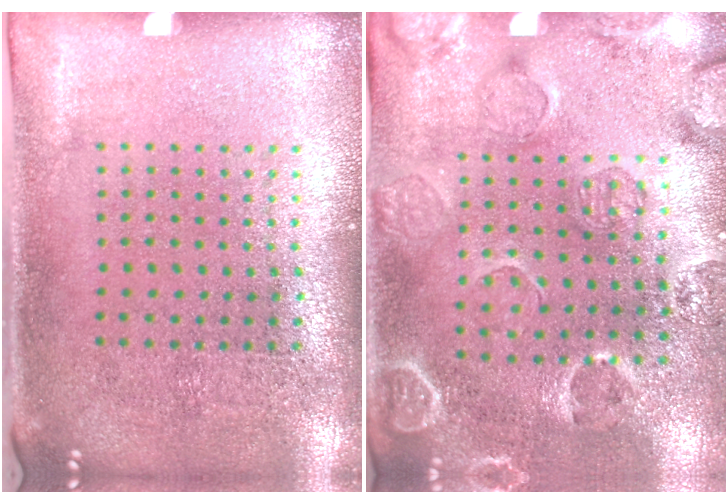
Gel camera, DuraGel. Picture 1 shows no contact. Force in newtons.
{"total": 2.6, "press": 2.0, "slide": 1.7}